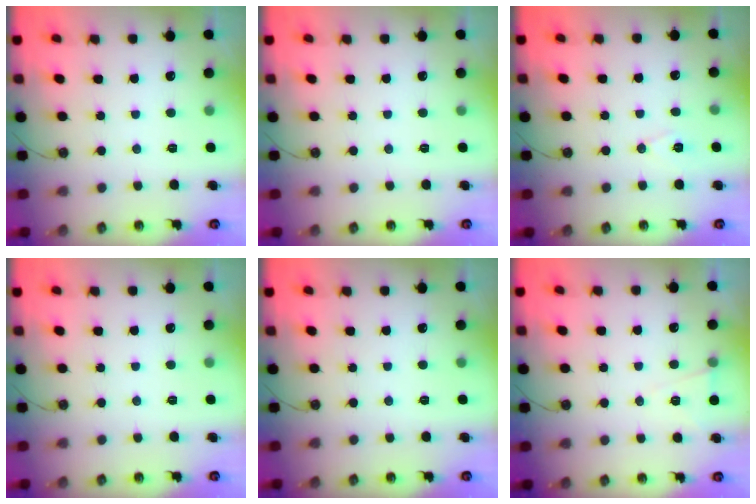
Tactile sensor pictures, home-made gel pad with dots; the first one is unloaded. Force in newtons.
{"total": 0.0}
{"total": 7.4, "press": 6.0, "slide": 4.5}
{"total": 0.0}
{"total": 0.0}
{"total": 5.8, "press": 3.5, "slide": 4.5}